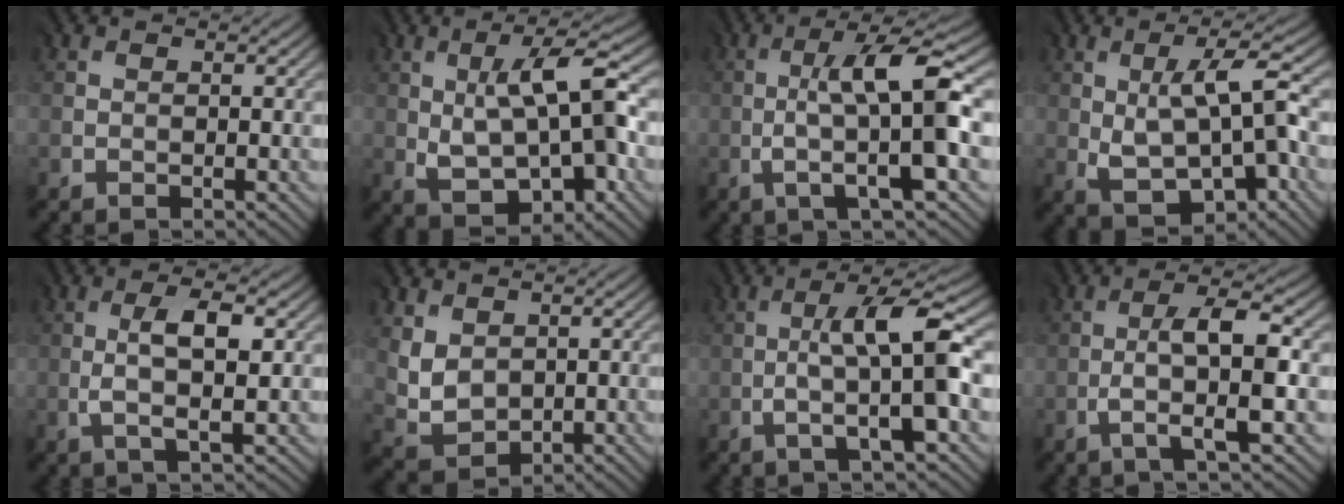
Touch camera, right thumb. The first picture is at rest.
{"total": 9.6, "force": [0.5, 4.0, 8.7], "torque": [-0.155, 0.000, 0.015]}
{"total": 9.2, "force": [-0.2, 1.6, 9.1], "torque": [-0.144, 0.019, -0.006]}
{"total": 8.4, "force": [-0.1, 3.4, 7.6], "torque": [-0.141, -0.001, 0.006]}
{"total": 4.6, "force": [0.4, 1.1, 4.4], "torque": [-0.088, 0.003, 0.006]}
{"total": 5.2, "force": [1.9, 3.9, 2.8], "torque": [-0.084, -0.012, 0.044]}
{"total": 8.5, "force": [-0.5, 1.5, 8.3], "torque": [-0.133, 0.020, -0.014]}
{"total": 6.0, "force": [-1.1, 0.9, 5.9], "torque": [-0.099, 0.016, -0.027]}